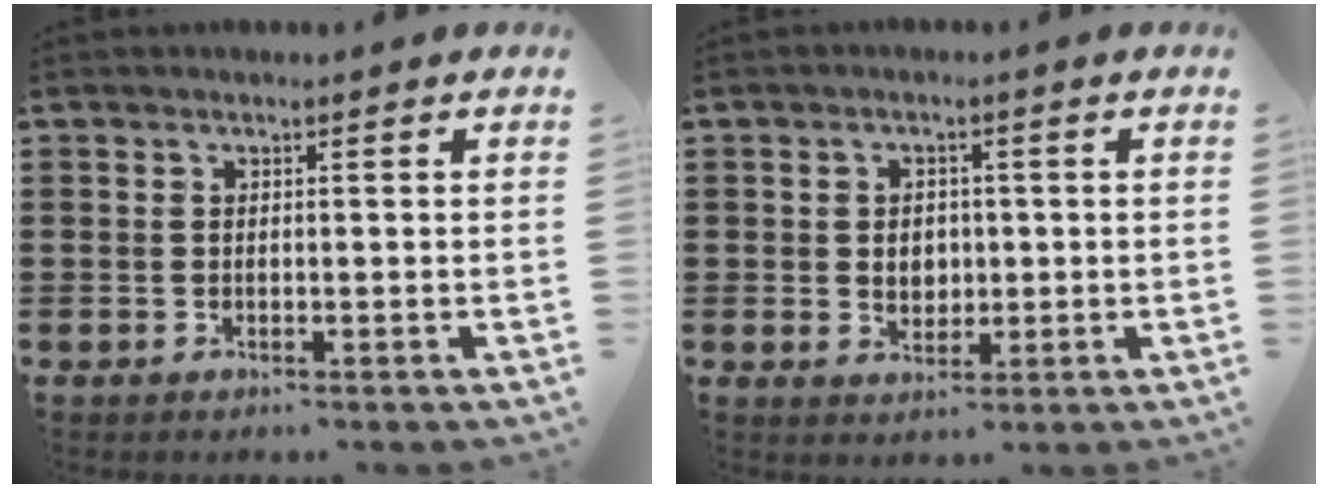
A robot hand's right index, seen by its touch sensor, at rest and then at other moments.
{"total": 3.3, "force": [-0.1, 2.6, 2.1], "torque": [-0.040, 0.003, -0.005]}